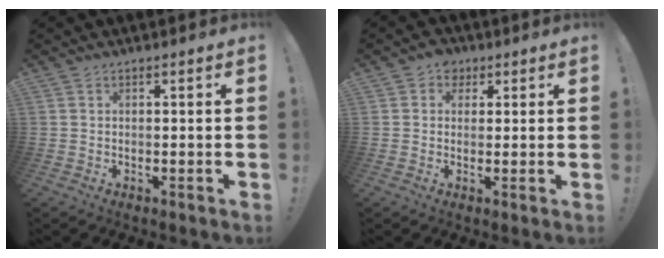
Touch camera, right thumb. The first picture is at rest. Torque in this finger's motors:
{"motor_torque": [-0.22, 0.02, -0.11, 0.17, 0.06]}